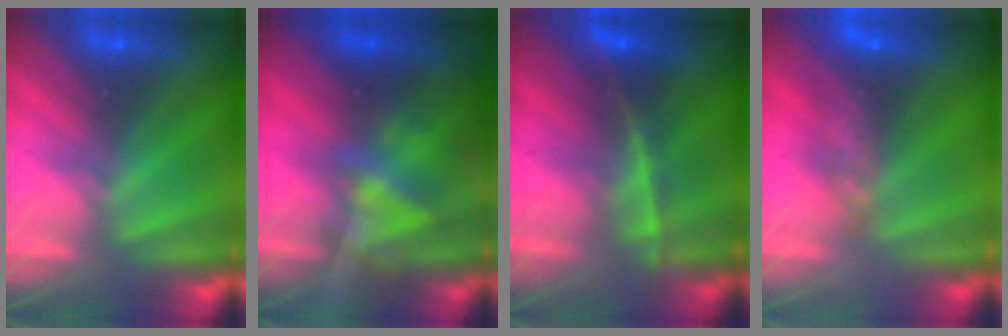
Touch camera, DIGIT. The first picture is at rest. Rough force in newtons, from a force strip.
{"total": 3.9}
{"total": 2.4}
{"total": 8.6}